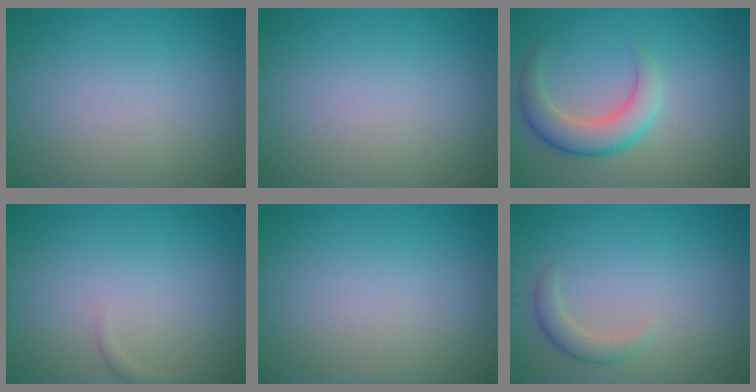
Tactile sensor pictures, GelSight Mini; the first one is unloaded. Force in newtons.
{"total": 0.0}
{"total": 4.4, "press": 4.4, "slide": 0.3}
{"total": 0.6, "press": 0.6, "slide": 0.1}
{"total": 0.0}
{"total": 1.8, "press": 1.8, "slide": 0.3}